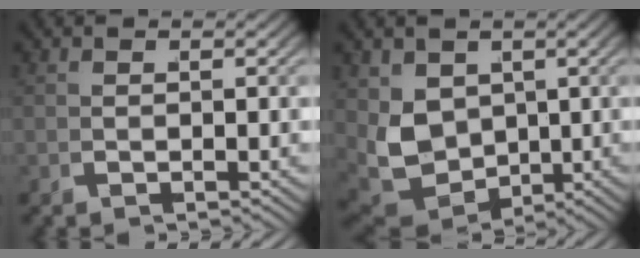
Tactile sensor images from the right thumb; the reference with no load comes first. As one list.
[{"total": 8.3, "force": [-0.4, 6.4, 5.3], "torque": [-0.152, -0.055, 0.020]}]